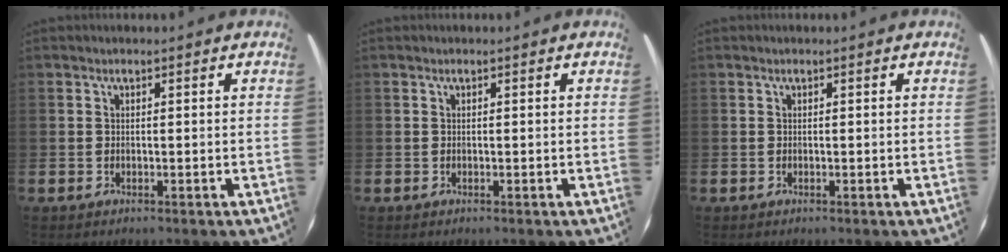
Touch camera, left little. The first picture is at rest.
{"total": 0.0}
{"total": 0.0}